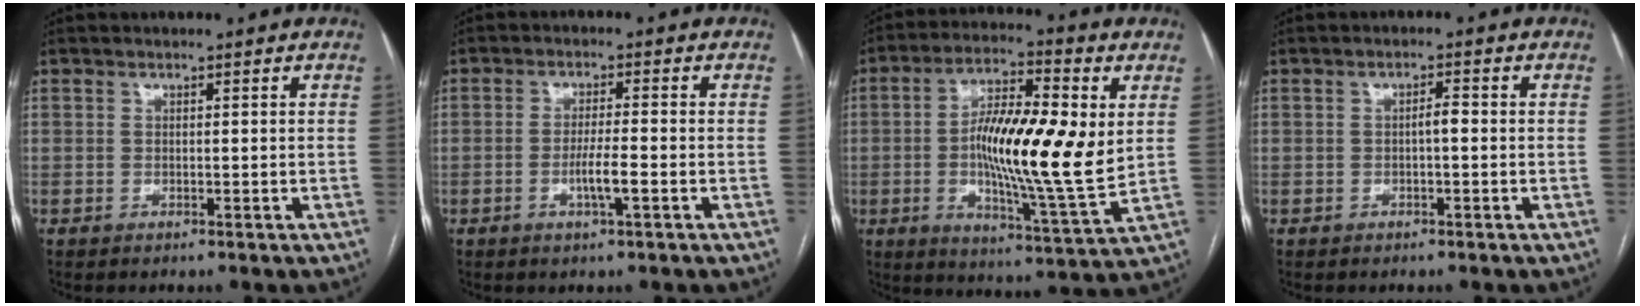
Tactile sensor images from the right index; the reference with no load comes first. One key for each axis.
{"total": 4.0, "fx": -1.4, "fy": 0.1, "fz": 3.7, "tx": -0.070, "ty": -0.004, "tz": -0.025}
{"total": 17.2, "fx": 1.1, "fy": 2.7, "fz": 17.0, "tx": -0.302, "ty": -0.001, "tz": 0.008}
{"total": 1.6, "fx": -0.3, "fy": 0.4, "fz": 1.6, "tx": -0.025, "ty": 0.004, "tz": -0.005}